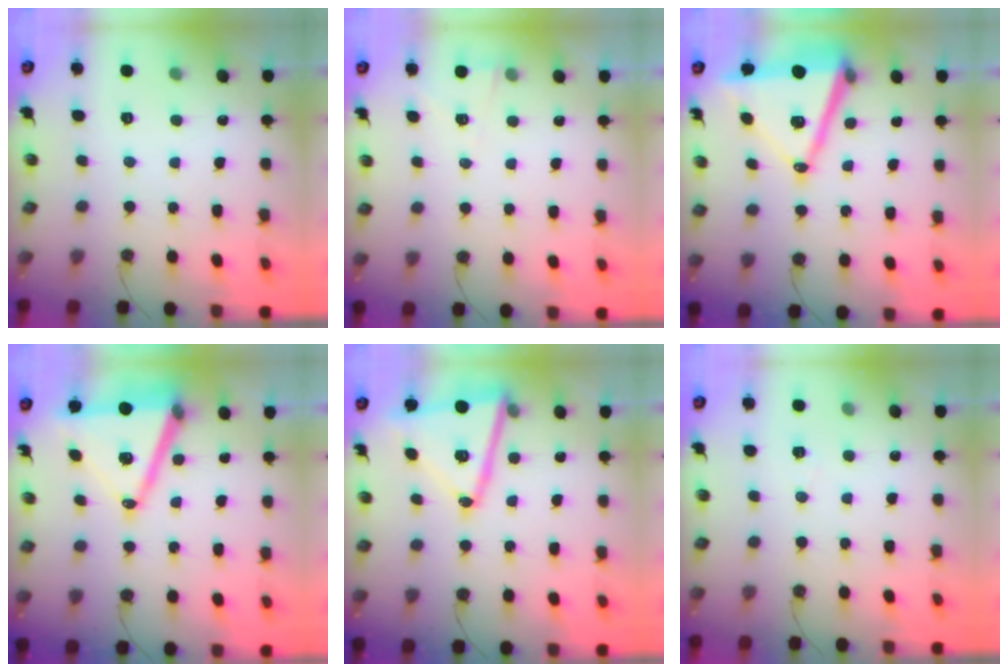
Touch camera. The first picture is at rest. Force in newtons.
{"total": 2.7, "press": 2.1, "slide": 1.6}
{"total": 15.1, "press": 14.6, "slide": 4.0}
{"total": 16.7, "press": 16.3, "slide": 3.7}
{"total": 17.3, "press": 17.2, "slide": 1.5}
{"total": 5.5, "press": 3.2, "slide": 4.5}